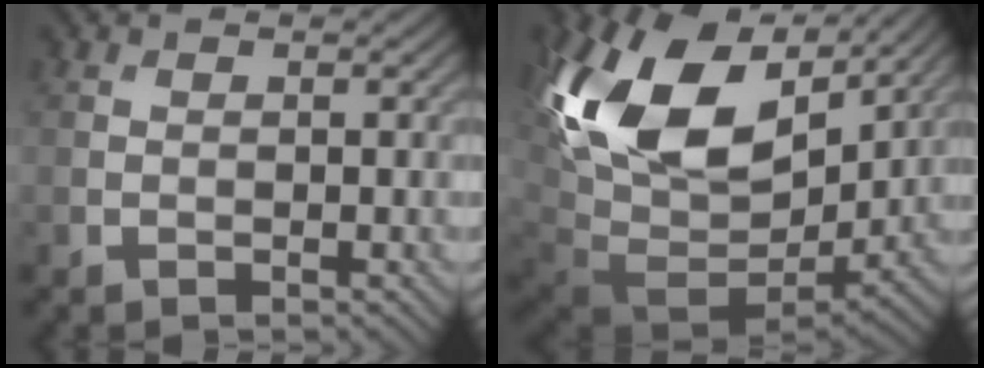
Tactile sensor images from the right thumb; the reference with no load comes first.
{"total": 21.0, "force": [7.4, 13.4, 14.4], "torque": [-0.305, 0.026, 0.142]}